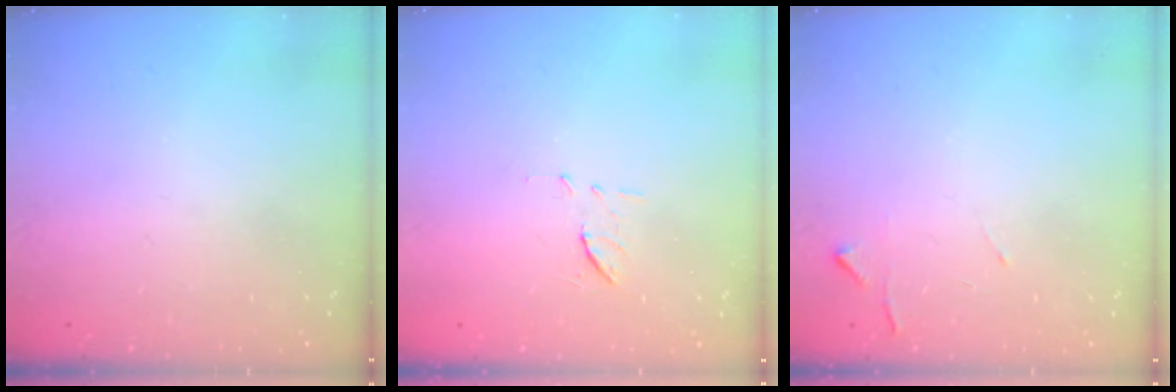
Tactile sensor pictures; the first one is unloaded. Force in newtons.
{"total": 6.8, "press": 6.6, "slide": 1.8}
{"total": 4.7, "press": 4.6, "slide": 0.6}